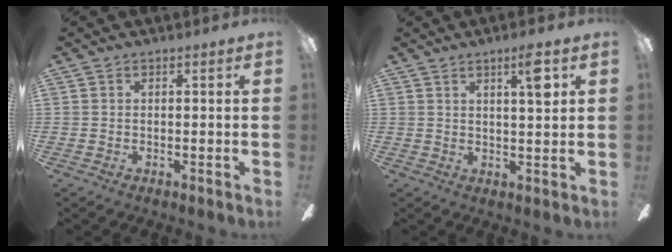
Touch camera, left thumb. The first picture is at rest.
{"total": 6.0, "force": [3.1, 1.1, 5.0], "torque": [-0.073, -0.009, 0.043]}